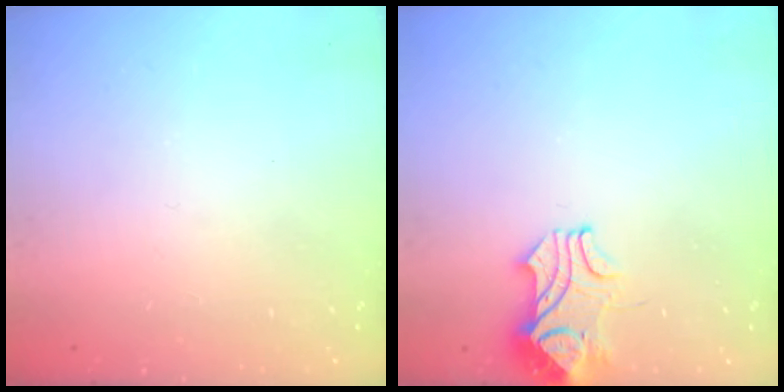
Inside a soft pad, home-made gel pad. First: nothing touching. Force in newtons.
{"total": 2.5, "press": 2.3, "slide": 0.9}